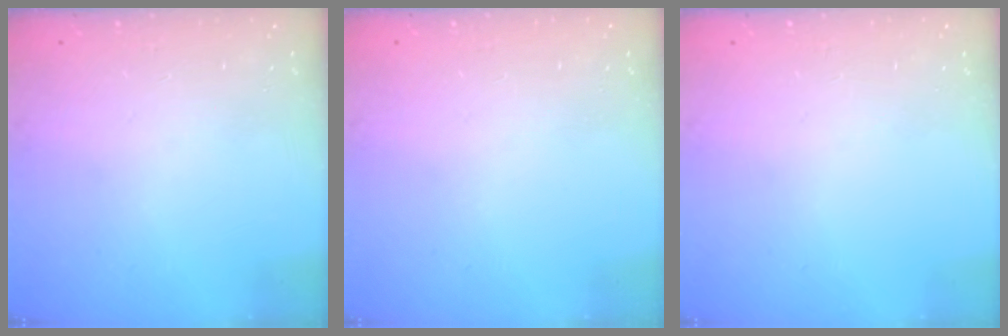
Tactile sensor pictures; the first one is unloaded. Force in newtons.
{"total": 0.0}
{"total": 0.0}